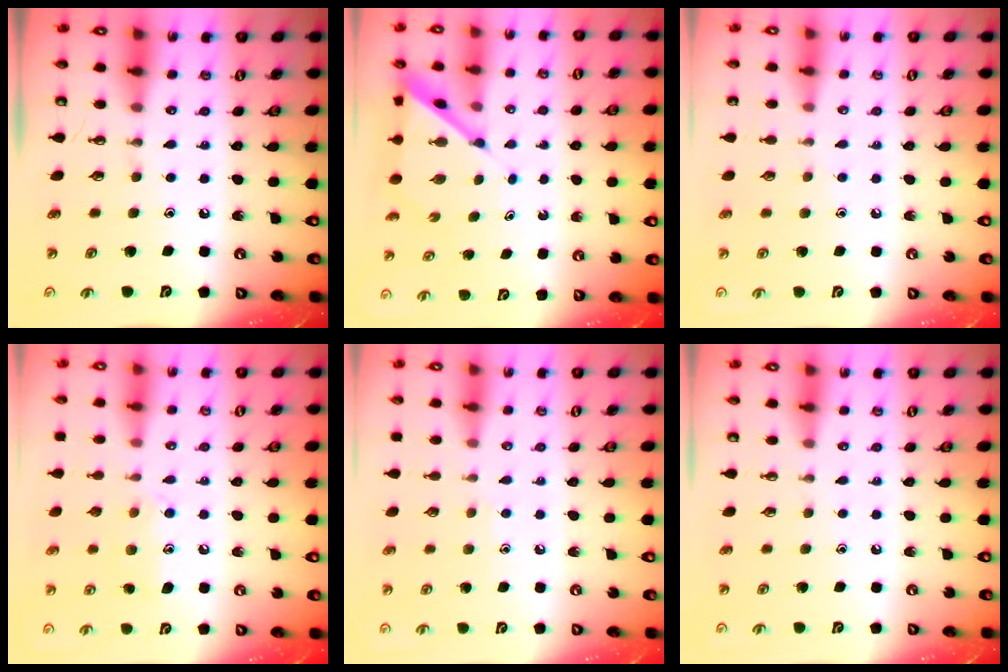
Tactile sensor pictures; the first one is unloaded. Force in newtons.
{"total": 6.1, "press": 6.0, "slide": 0.6}
{"total": 2.7, "press": 2.6, "slide": 0.3}
{"total": 10.6, "press": 10.6, "slide": 0.8}
{"total": 5.8, "press": 5.8, "slide": 0.7}
{"total": 0.0}